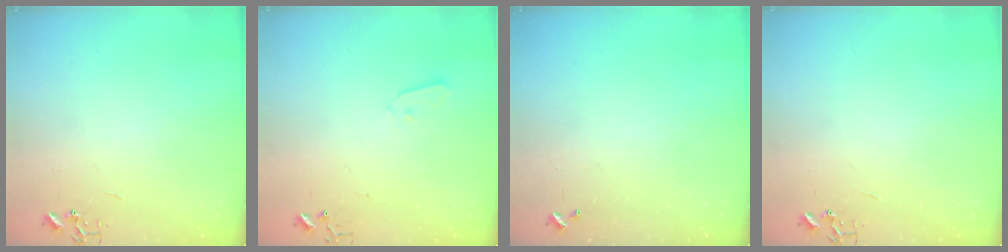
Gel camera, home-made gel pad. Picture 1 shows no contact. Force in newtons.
{"total": 3.0, "press": 2.9, "slide": 0.7}
{"total": 0.0}
{"total": 0.0}